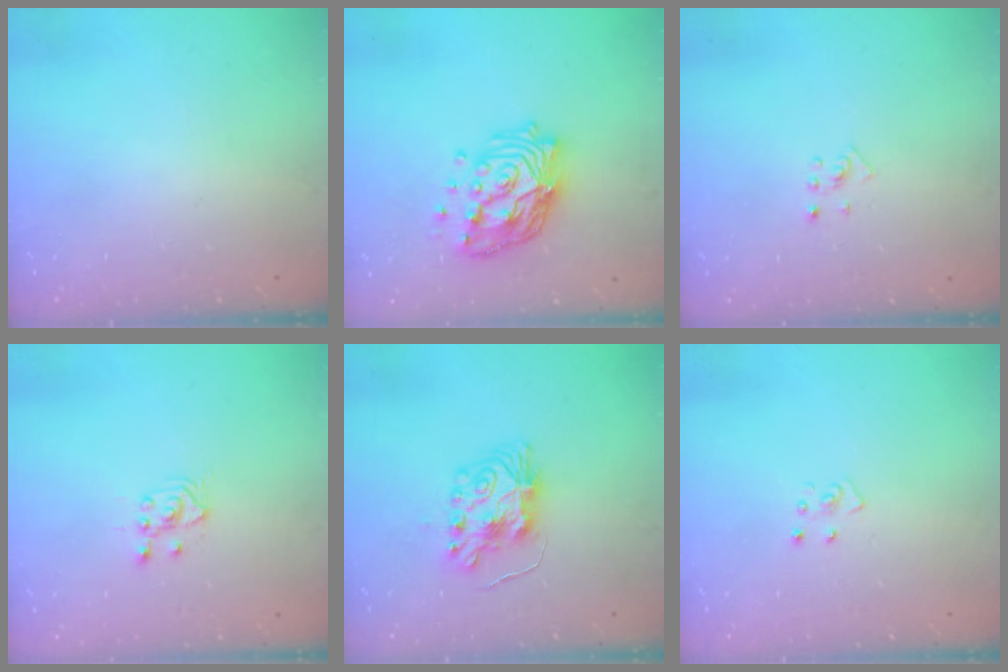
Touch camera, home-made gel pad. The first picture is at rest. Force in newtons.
{"total": 16.7, "press": 16.7, "slide": 1.5}
{"total": 2.7, "press": 2.6, "slide": 0.6}
{"total": 2.5, "press": 2.4, "slide": 0.7}
{"total": 9.0, "press": 9.0, "slide": 0.5}
{"total": 4.1, "press": 4.1, "slide": 0.3}